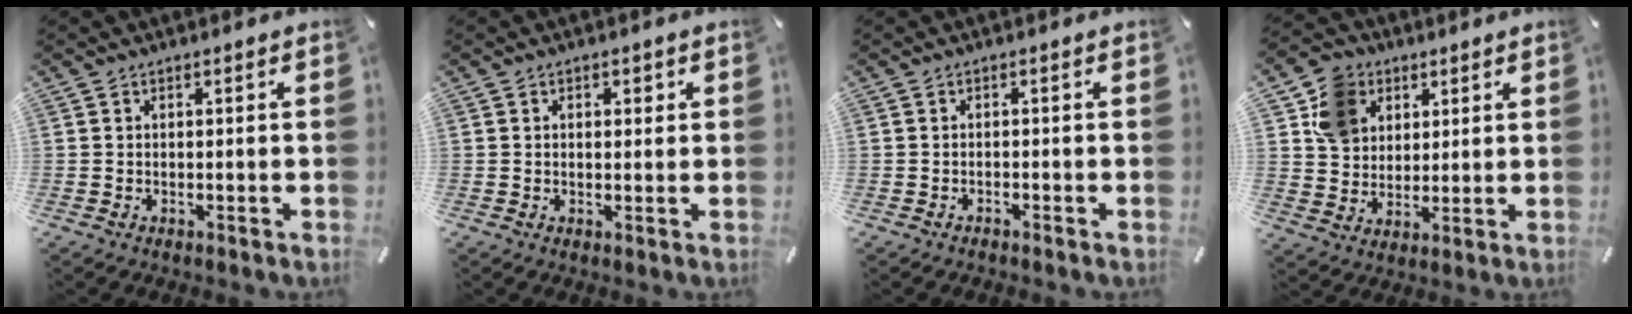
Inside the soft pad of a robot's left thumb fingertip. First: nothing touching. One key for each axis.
{"total": 1.5, "fx": 0.3, "fy": 1.2, "fz": 0.9, "tx": -0.004, "ty": 0.000, "tz": -0.001}
{"total": 1.1, "fx": -1.1, "fy": 0.3, "fz": 0.2, "tx": -0.006, "ty": 0.004, "tz": -0.022}
{"total": 10.4, "fx": 4.4, "fy": 9.0, "fz": 2.9, "tx": -0.057, "ty": -0.005, "tz": 0.088}